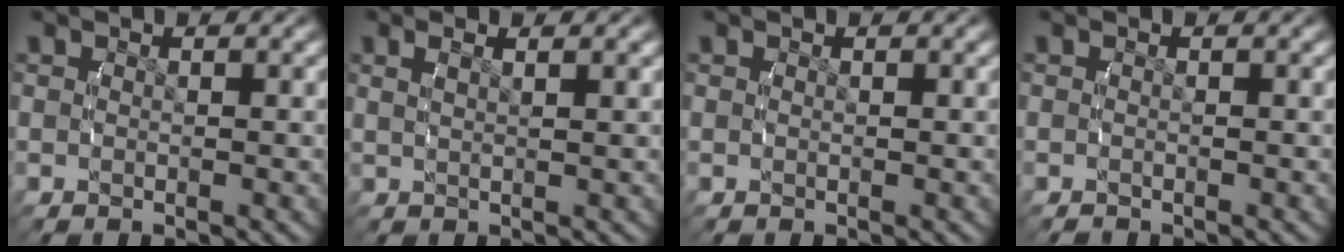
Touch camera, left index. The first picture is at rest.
{"total": 1.5, "force": [1.0, -0.4, 1.1], "torque": [-0.016, 0.003, 0.024]}
{"total": 0.0}
{"total": 0.5, "force": [-0.5, -0.2, -0.1], "torque": [-0.001, -0.005, -0.007]}